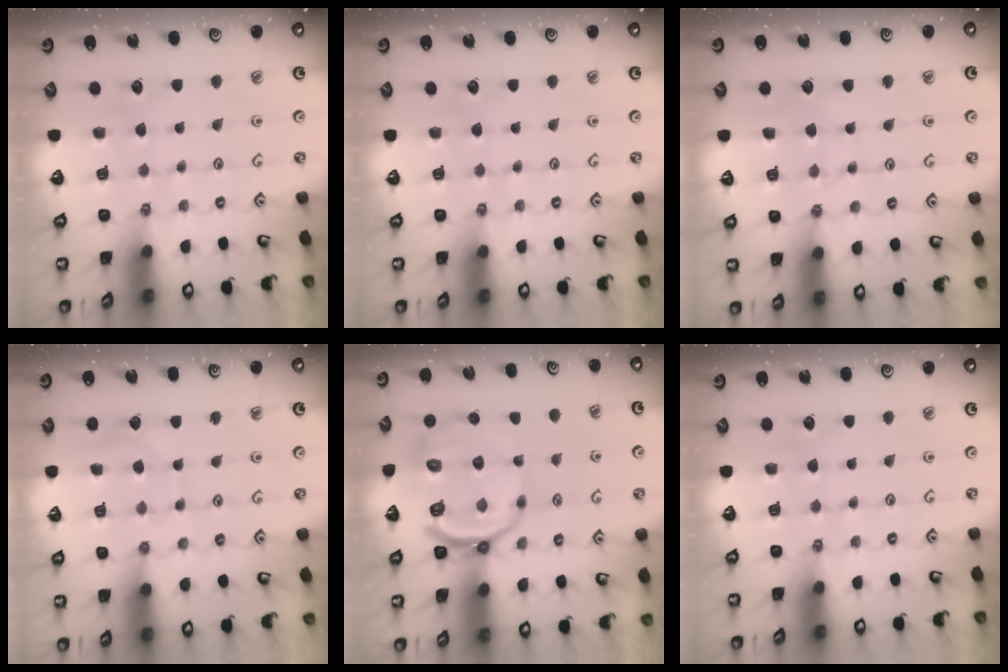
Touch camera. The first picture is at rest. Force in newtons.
{"total": 0.0}
{"total": 2.8, "press": 2.7, "slide": 0.5}
{"total": 5.8, "press": 5.8, "slide": 0.4}
{"total": 13.7, "press": 13.4, "slide": 3.2}
{"total": 0.0}